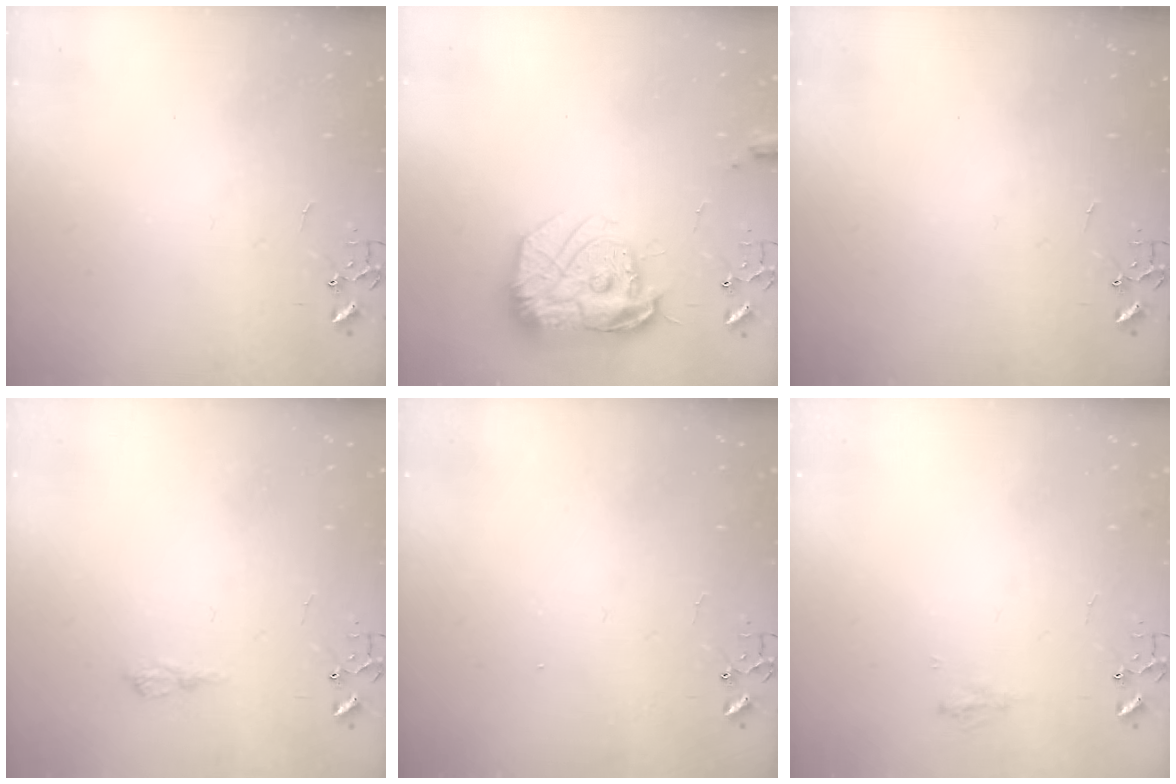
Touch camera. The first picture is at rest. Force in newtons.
{"total": 17.7, "press": 17.6, "slide": 1.4}
{"total": 0.0}
{"total": 6.5, "press": 6.5, "slide": 0.9}
{"total": 1.1, "press": 1.1, "slide": 0.1}
{"total": 5.8, "press": 5.7, "slide": 0.7}